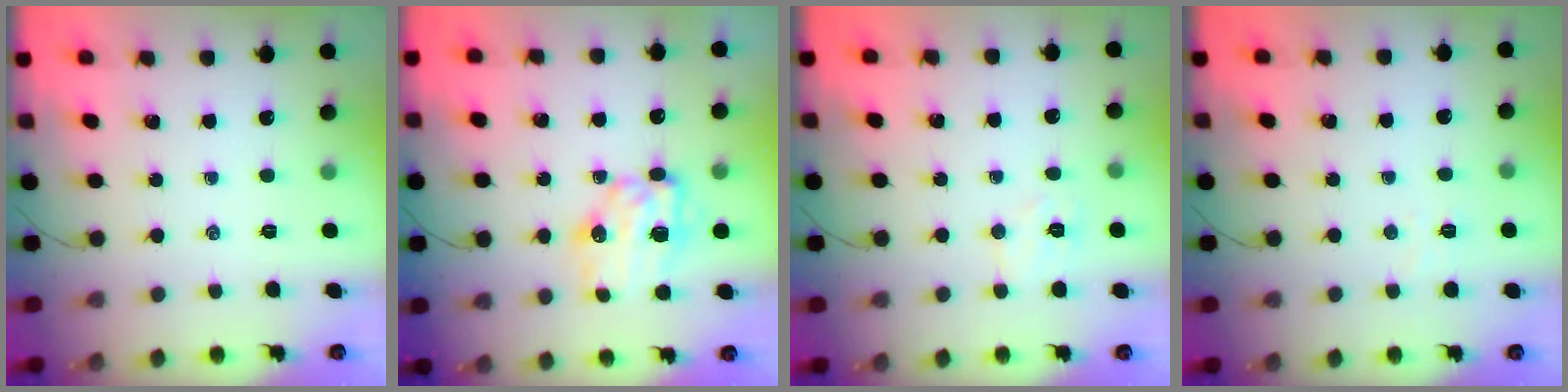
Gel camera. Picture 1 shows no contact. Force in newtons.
{"total": 9.6, "press": 9.4, "slide": 1.8}
{"total": 5.8, "press": 5.7, "slide": 1.0}
{"total": 2.5, "press": 2.4, "slide": 0.8}